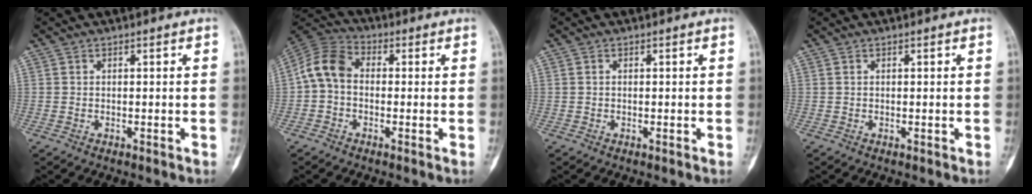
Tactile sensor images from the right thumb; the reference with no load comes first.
{"total": 8.4, "force": [-0.4, 6.0, 5.8], "torque": [-0.105, 0.024, -0.023]}
{"total": 0.0}
{"total": 0.0}